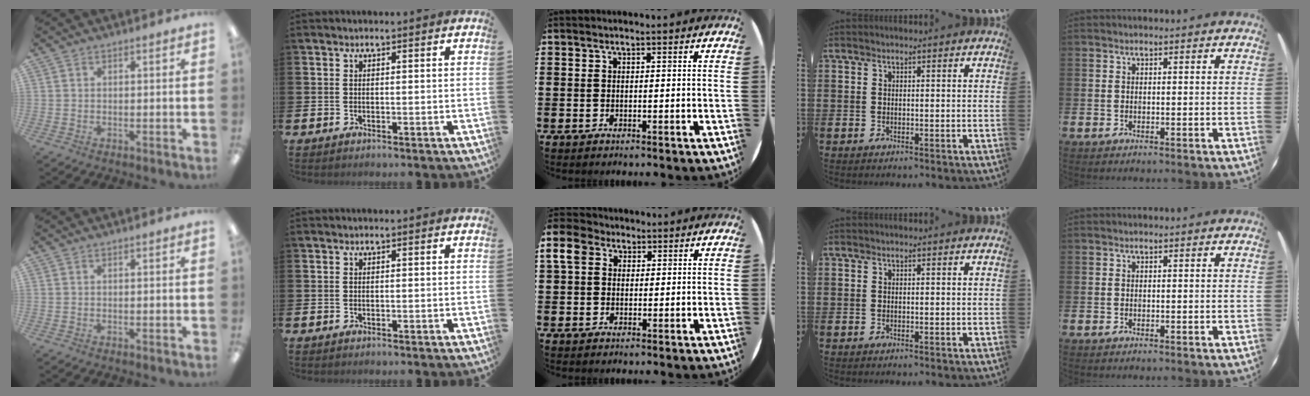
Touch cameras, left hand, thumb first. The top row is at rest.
{"middle": {"total": 4.5, "force": [2.2, 3.5, 1.9], "torque": [-0.050, 0.018, 0.040]}}